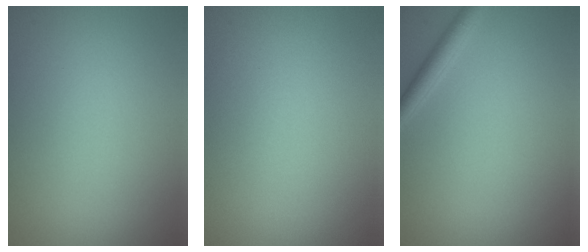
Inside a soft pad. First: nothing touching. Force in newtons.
{"total": 0.0}
{"total": 1.9, "press": 1.9, "slide": 0.1}